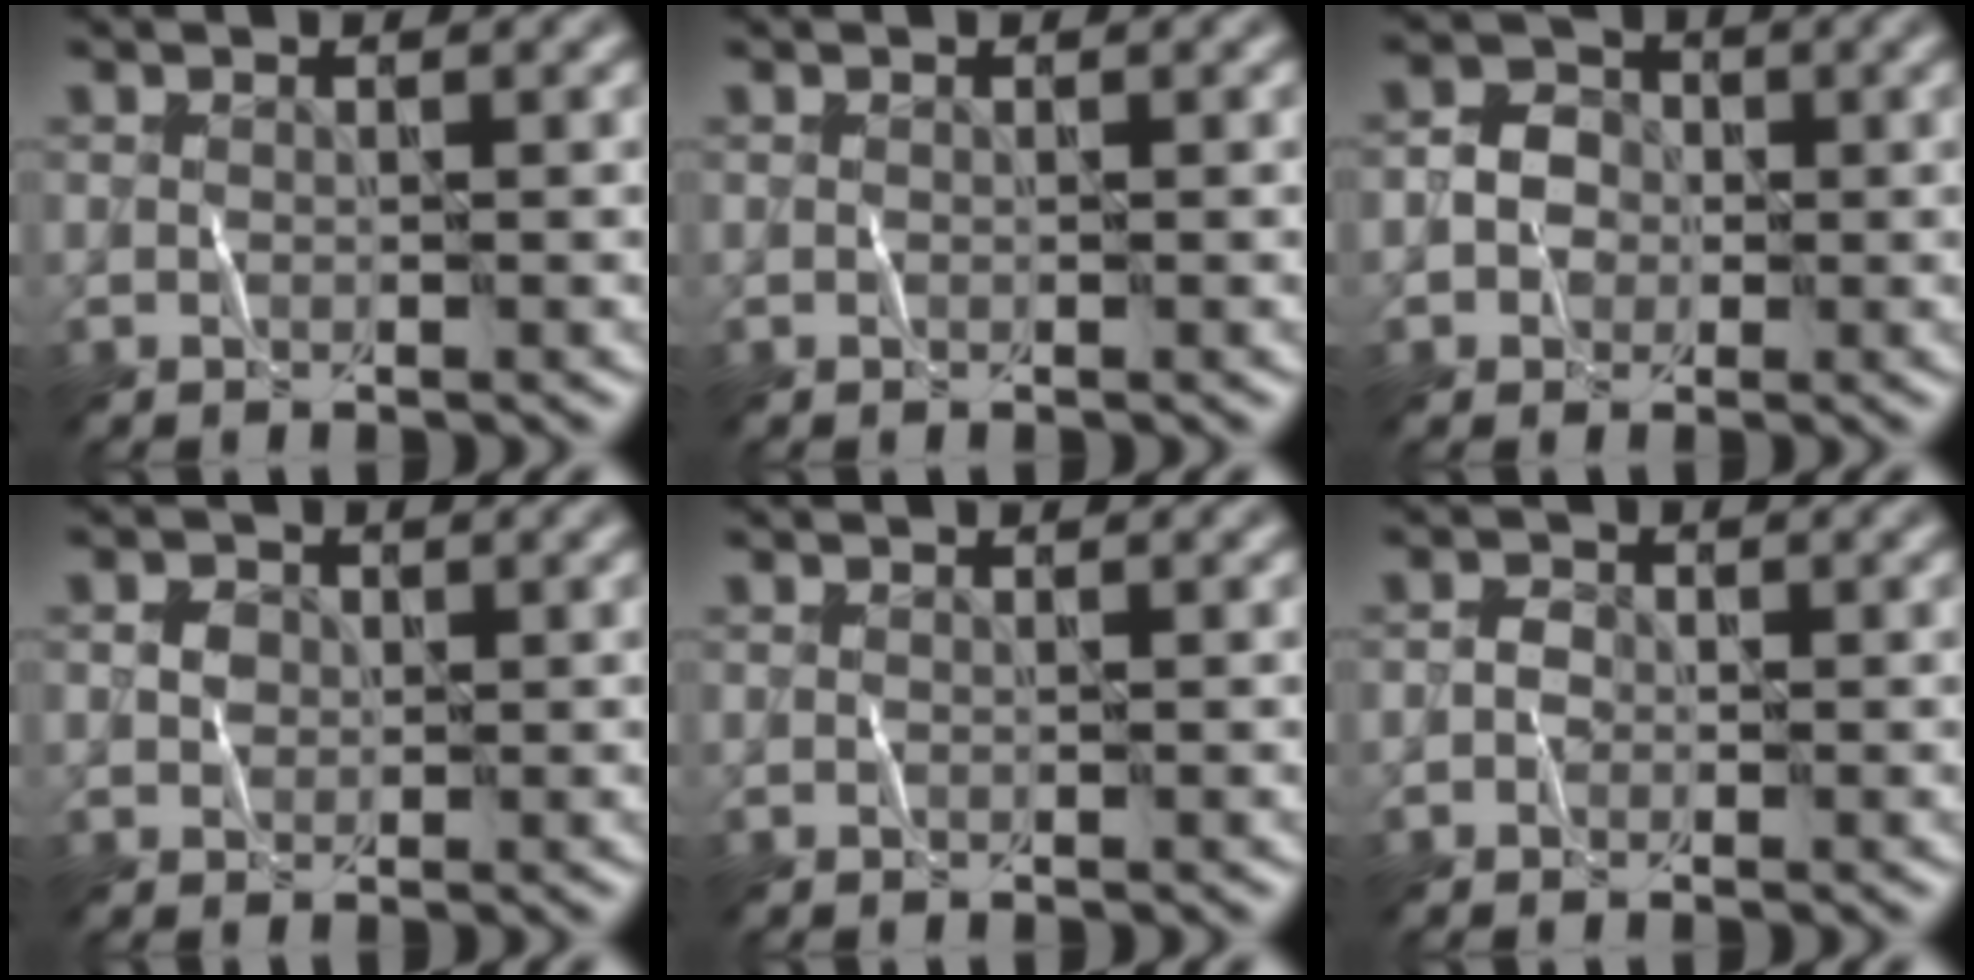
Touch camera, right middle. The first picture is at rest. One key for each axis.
{"total": 0.0}
{"total": 2.6, "fx": -0.6, "fy": 2.3, "fz": 1.0, "tx": -0.016, "ty": 0.002, "tz": -0.013}
{"total": 1.4, "fx": 0.1, "fy": 1.3, "fz": 0.4, "tx": -0.009, "ty": 0.002, "tz": 0.000}
{"total": 0.0}
{"total": 1.1, "fx": -0.5, "fy": 0.9, "fz": 0.3, "tx": -0.005, "ty": 0.002, "tz": -0.014}